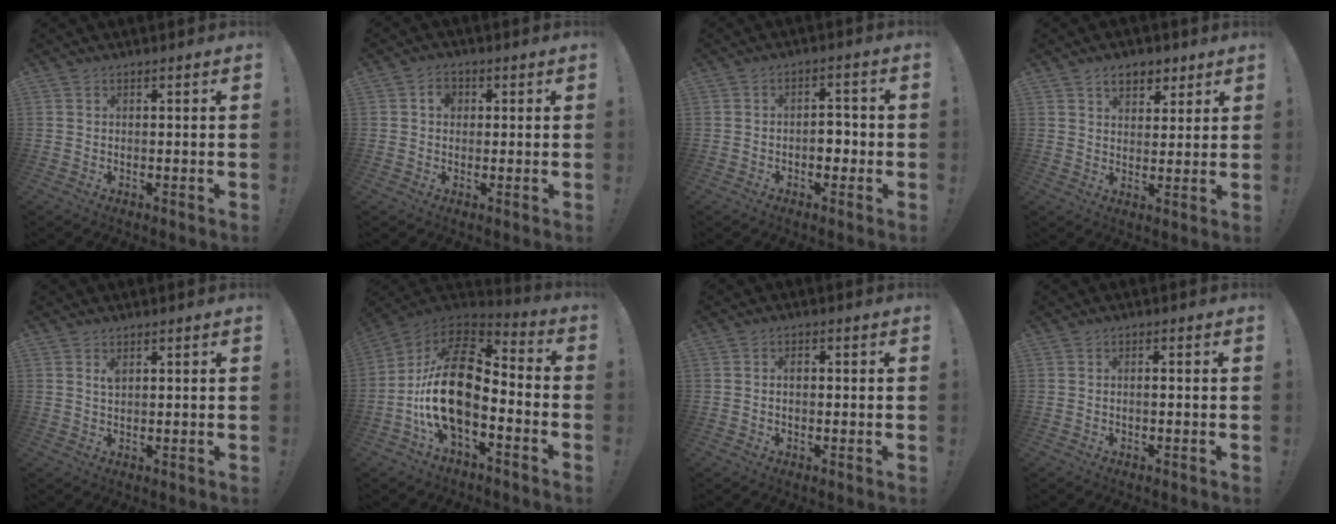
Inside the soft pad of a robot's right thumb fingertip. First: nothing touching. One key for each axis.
{"total": 3.5, "fx": 0.5, "fy": 2.8, "fz": 2.1, "tx": -0.024, "ty": 0.003, "tz": 0.004}
{"total": 5.1, "fx": -1.5, "fy": 3.4, "fz": 3.4, "tx": -0.042, "ty": 0.012, "tz": -0.029}
{"total": 7.3, "fx": 4.2, "fy": 4.8, "fz": 3.5, "tx": -0.043, "ty": -0.013, "tz": 0.076}
{"total": 1.7, "fx": 1.0, "fy": 0.6, "fz": 1.3, "tx": -0.014, "ty": -0.005, "tz": 0.015}
{"total": 20.6, "fx": -3.5, "fy": 10.9, "fz": 17.2, "tx": -0.331, "ty": 0.021, "tz": -0.057}
{"total": 1.6, "fx": 0.0, "fy": 0.9, "fz": 1.3, "tx": -0.009, "ty": 0.000, "tz": -0.005}
{"total": 0.9, "fx": -0.4, "fy": -0.1, "fz": 0.8, "tx": -0.016, "ty": 0.001, "tz": -0.007}